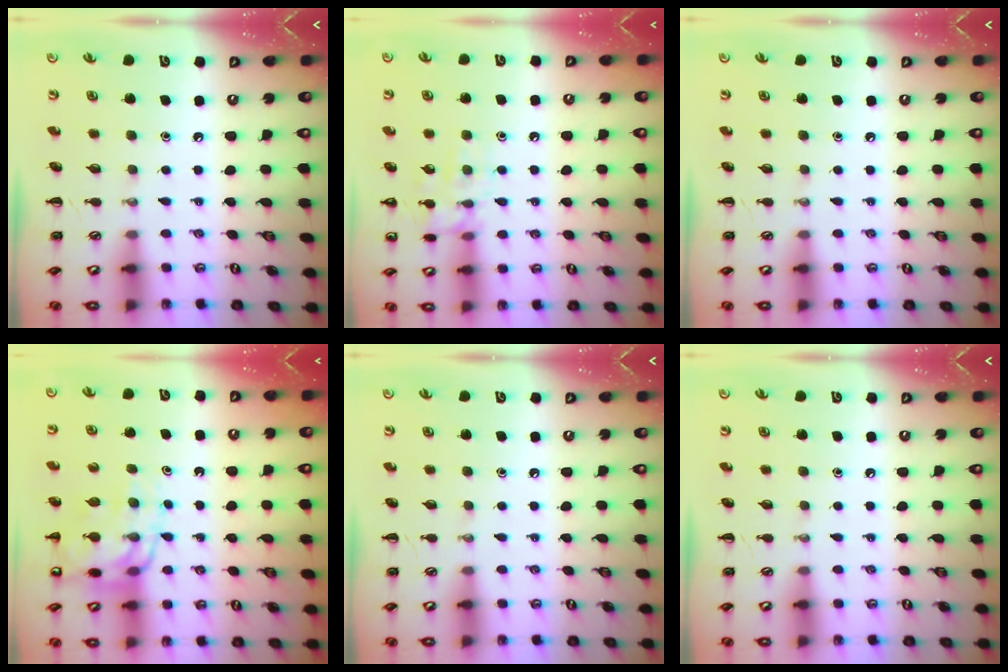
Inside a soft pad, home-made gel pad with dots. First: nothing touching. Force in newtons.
{"total": 9.4, "press": 9.4, "slide": 1.1}
{"total": 0.0}
{"total": 12.7, "press": 12.4, "slide": 2.9}
{"total": 0.0}
{"total": 0.0}